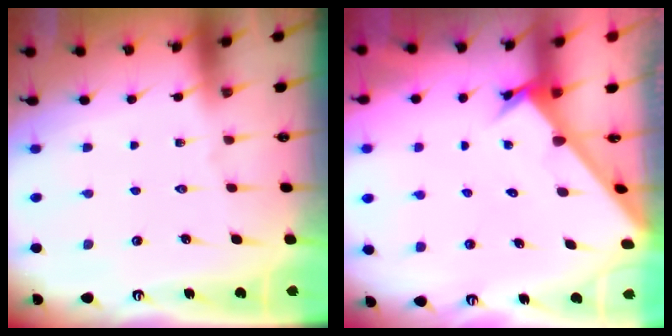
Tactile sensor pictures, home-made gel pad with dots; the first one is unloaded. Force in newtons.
{"total": 2.5, "press": 2.5, "slide": 0.2}